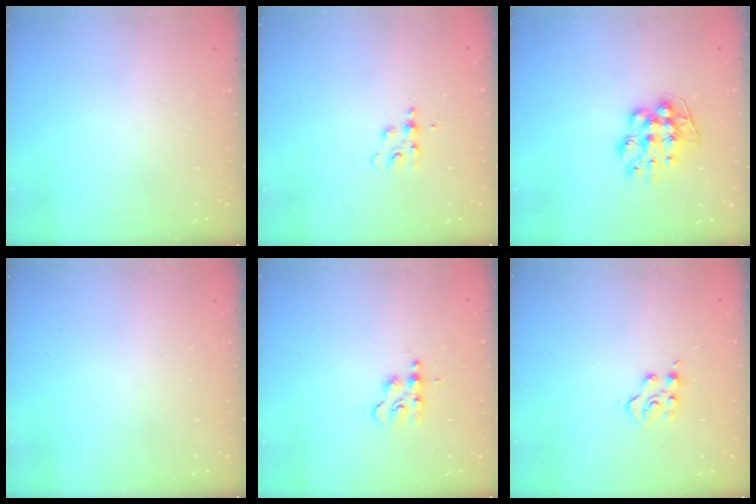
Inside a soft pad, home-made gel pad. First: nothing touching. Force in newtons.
{"total": 4.7, "press": 4.7, "slide": 0.5}
{"total": 9.2, "press": 9.2, "slide": 0.1}
{"total": 0.0}
{"total": 3.0, "press": 3.0, "slide": 0.4}
{"total": 4.2, "press": 4.1, "slide": 0.5}